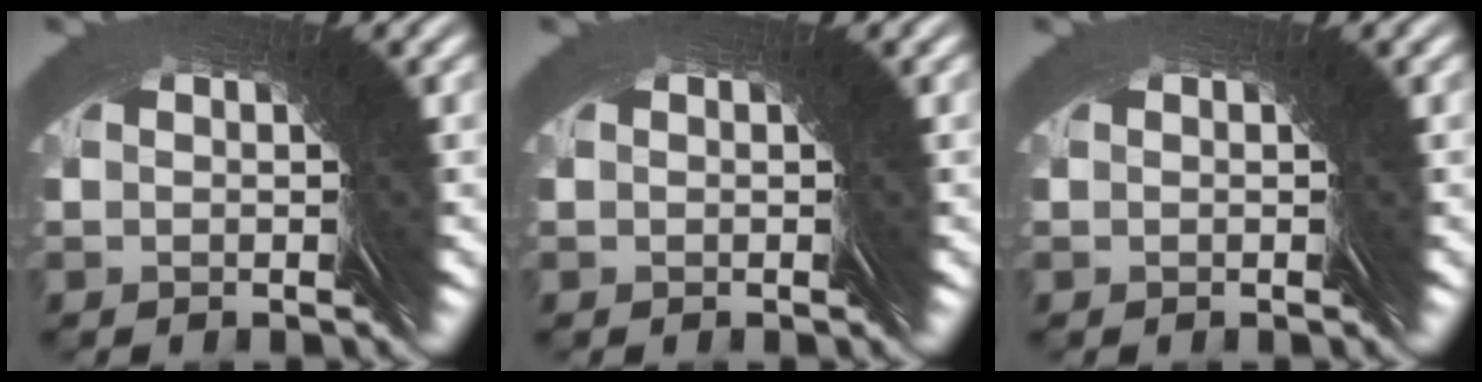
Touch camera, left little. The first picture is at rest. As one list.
[{"total": 0.0}, {"total": 0.0}]